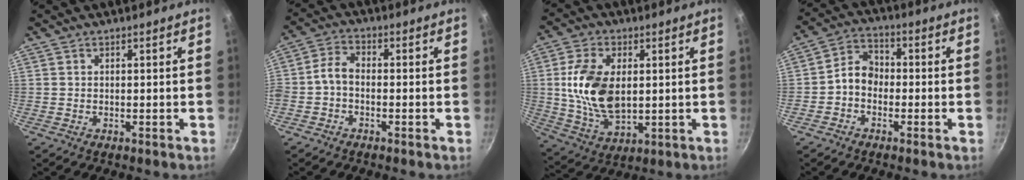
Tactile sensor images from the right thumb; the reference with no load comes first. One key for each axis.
{"total": 4.1, "fx": -1.4, "fy": 2.6, "fz": 2.8, "tx": -0.056, "ty": 0.029, "tz": -0.038}
{"total": 14.2, "fx": 1.6, "fy": 8.4, "fz": 11.4, "tx": -0.203, "ty": -0.012, "tz": 0.035}
{"total": 5.7, "fx": -1.5, "fy": 4.4, "fz": 3.2, "tx": -0.035, "ty": 0.028, "tz": -0.041}